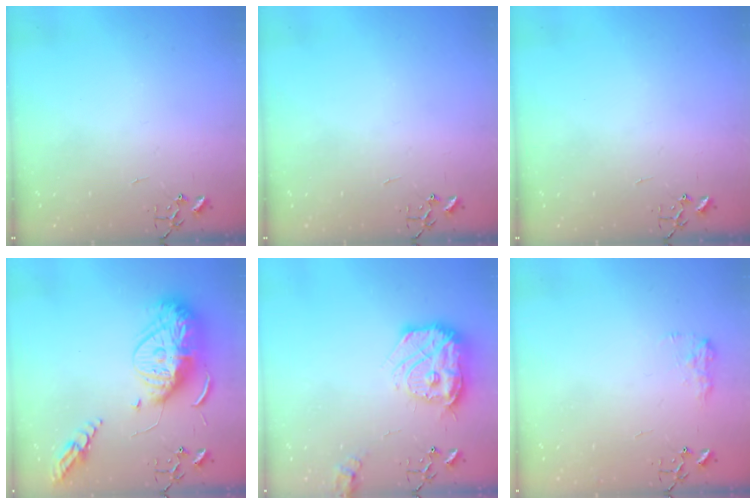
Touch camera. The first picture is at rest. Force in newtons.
{"total": 0.0}
{"total": 0.0}
{"total": 19.6, "press": 19.5, "slide": 1.9}
{"total": 18.7, "press": 18.6, "slide": 1.8}
{"total": 7.9, "press": 7.9, "slide": 0.4}